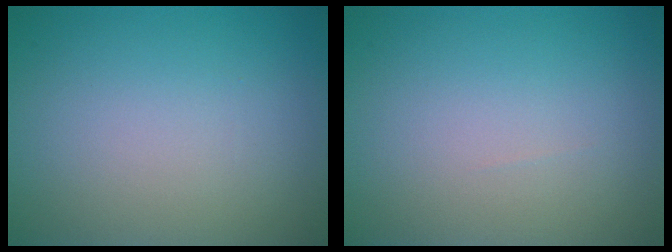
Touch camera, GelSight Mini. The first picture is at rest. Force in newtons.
{"total": 0.0}